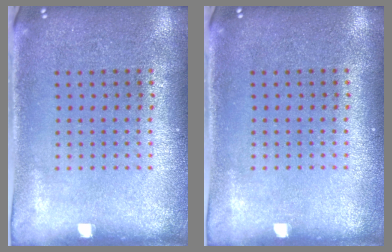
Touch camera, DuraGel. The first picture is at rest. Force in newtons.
{"total": 0.0}